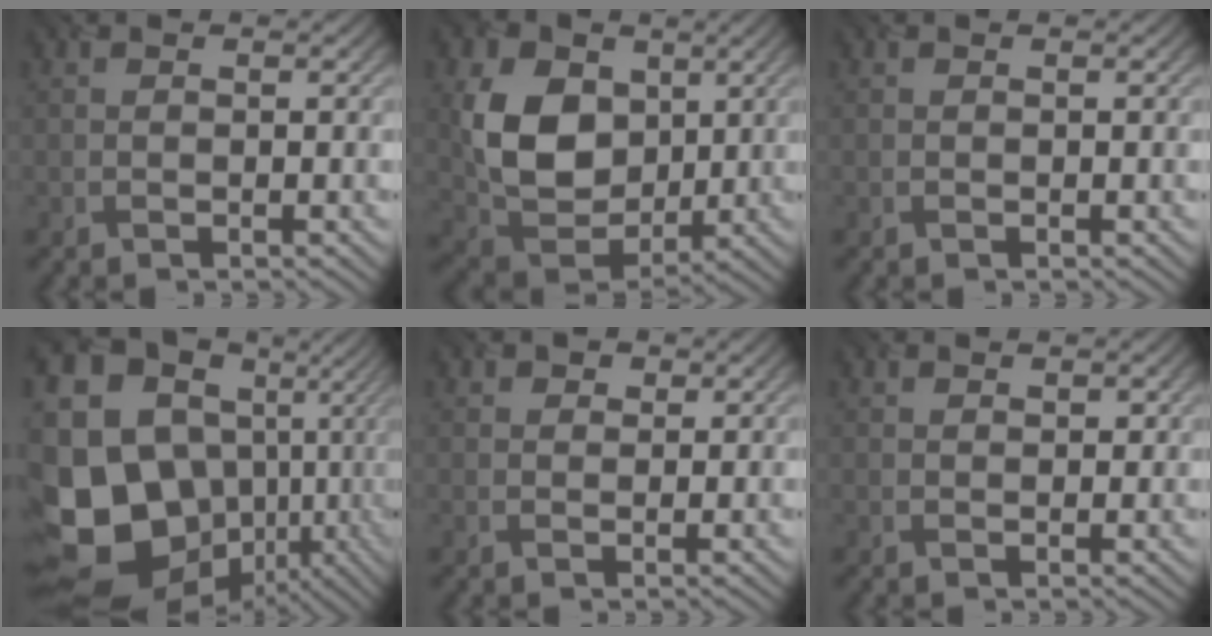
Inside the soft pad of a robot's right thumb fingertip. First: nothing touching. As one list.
[{"total": 10.9, "force": [2.6, 8.1, 6.9], "torque": [-0.165, -0.002, 0.045]}, {"total": 0.0}, {"total": 21.8, "force": [-2.5, 18.5, 11.1], "torque": [-0.282, -0.025, -0.034]}, {"total": 1.5, "force": [1.1, 0.9, 0.5], "torque": [-0.008, 0.003, 0.007]}, {"total": 1.1, "force": [0.9, 0.3, 0.5], "torque": [-0.008, 0.002, 0.011]}]